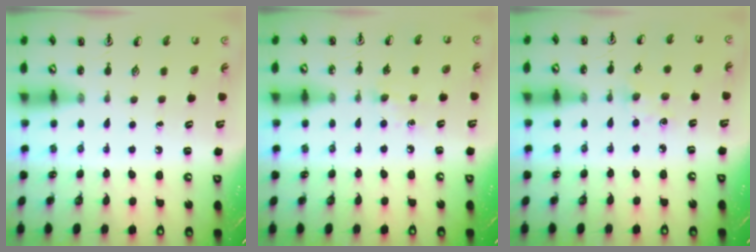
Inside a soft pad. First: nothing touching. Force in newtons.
{"total": 3.7, "press": 3.7, "slide": 0.6}
{"total": 4.3, "press": 4.3, "slide": 0.5}